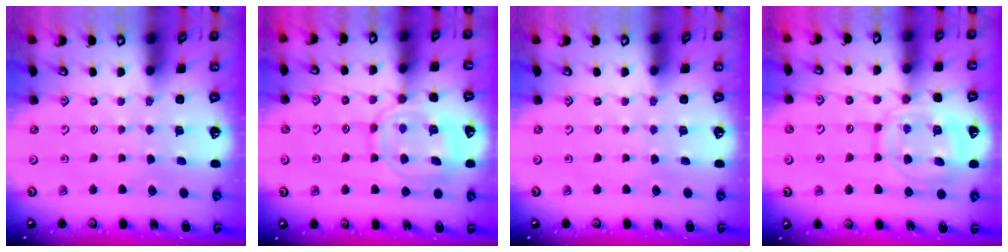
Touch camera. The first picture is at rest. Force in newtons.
{"total": 12.4, "press": 12.3, "slide": 1.3}
{"total": 0.0}
{"total": 13.6, "press": 13.6, "slide": 1.3}